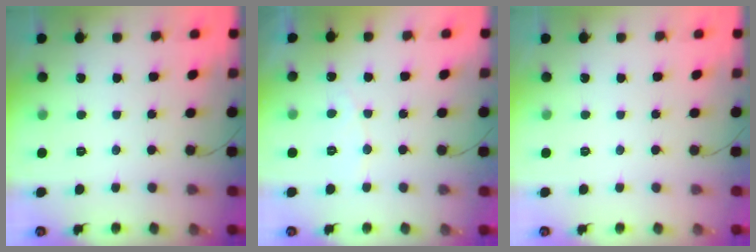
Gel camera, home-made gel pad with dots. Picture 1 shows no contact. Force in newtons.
{"total": 3.7, "press": 3.6, "slide": 0.2}
{"total": 0.0}